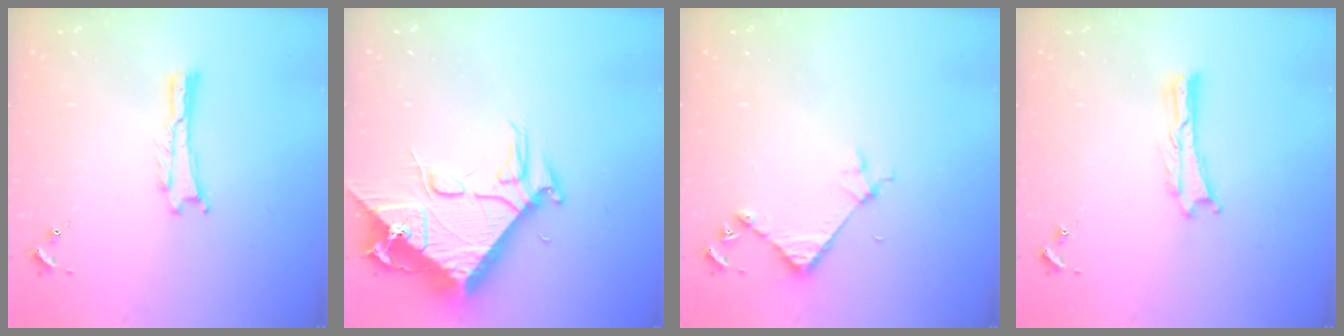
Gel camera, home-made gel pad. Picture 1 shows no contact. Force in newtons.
{"total": 9.8, "press": 9.8, "slide": 1.1}
{"total": 4.2, "press": 4.2, "slide": 0.3}
{"total": 0.0}